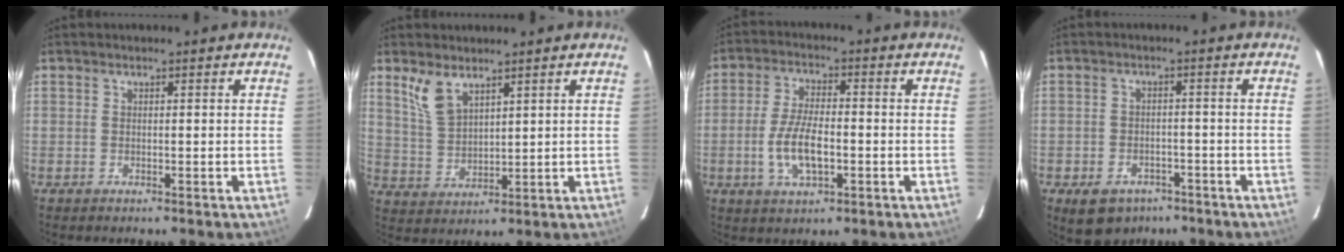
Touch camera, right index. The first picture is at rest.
{"total": 6.3, "force": [4.4, 2.8, 3.7], "torque": [-0.074, 0.004, 0.098]}
{"total": 8.6, "force": [-2.2, 3.4, 7.5], "torque": [-0.154, -0.001, -0.040]}
{"total": 8.8, "force": [-5.5, 6.0, 3.4], "torque": [-0.083, 0.007, -0.068]}